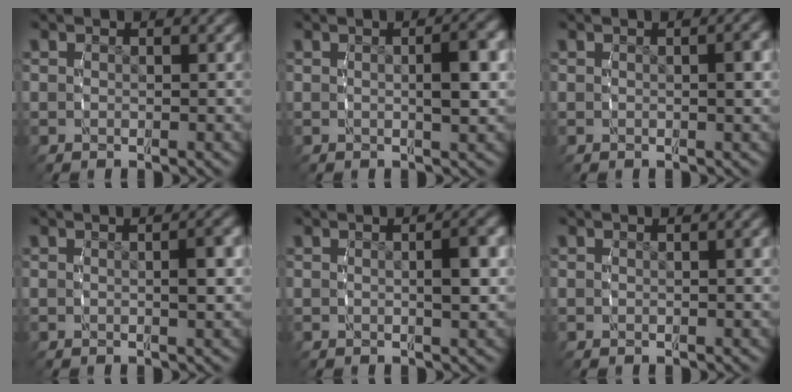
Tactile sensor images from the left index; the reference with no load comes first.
{"total": 2.7, "force": [0.2, -0.1, 2.7], "torque": [-0.041, -0.004, 0.007]}
{"total": 1.3, "force": [0.1, 0.0, 1.3], "torque": [-0.018, 0.004, 0.004]}
{"total": 1.9, "force": [0.1, -0.1, 1.9], "torque": [-0.030, -0.001, 0.005]}
{"total": 2.3, "force": [0.1, -0.1, 2.3], "torque": [-0.034, -0.002, 0.005]}
{"total": 0.6, "force": [0.1, -0.1, 0.6], "torque": [-0.006, 0.003, 0.001]}